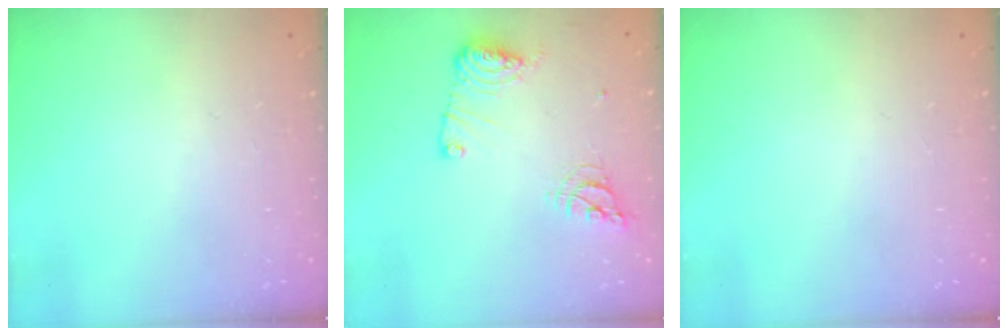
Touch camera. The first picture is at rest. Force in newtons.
{"total": 11.6, "press": 11.6, "slide": 1.1}
{"total": 0.0}